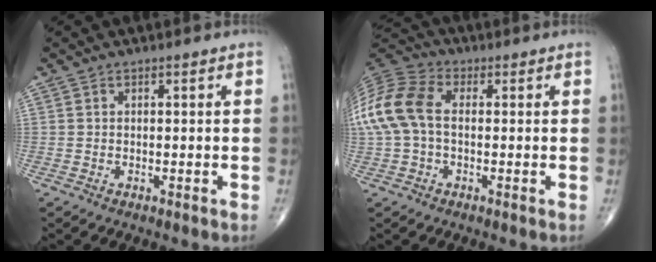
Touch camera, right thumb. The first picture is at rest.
{"total": 13.9, "force": [0.6, 8.9, 10.6], "torque": [-0.248, 0.030, 0.004]}